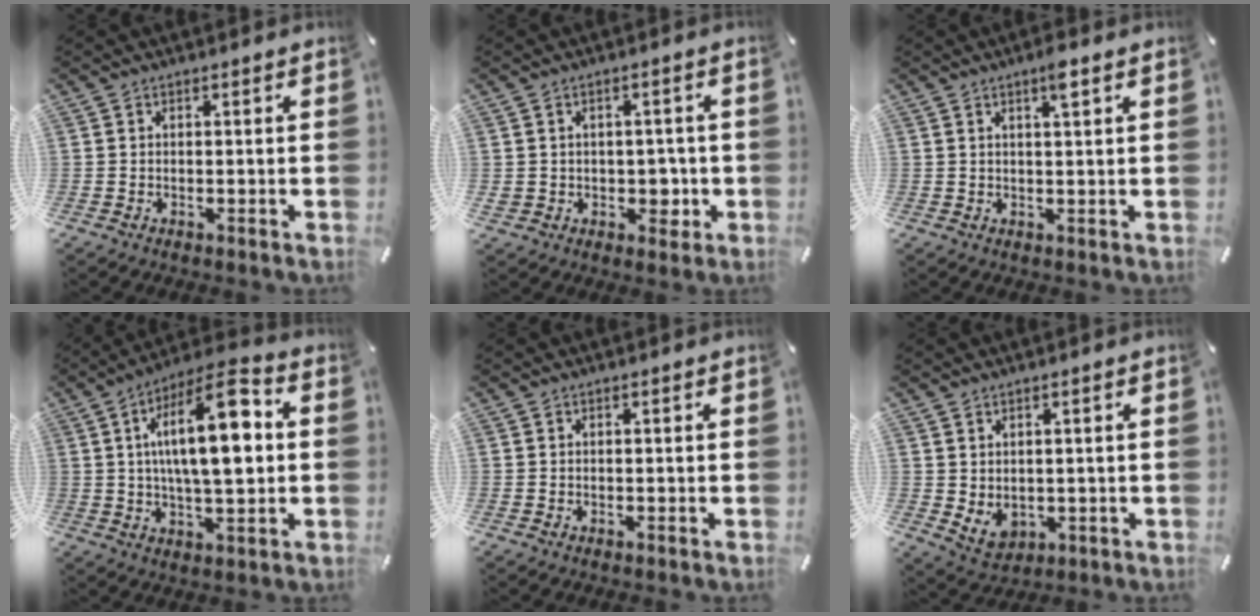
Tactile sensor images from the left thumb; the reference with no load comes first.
{"total": 5.1, "force": [-0.3, 4.5, 2.4], "torque": [-0.034, 0.005, -0.004]}
{"total": 3.2, "force": [1.8, 0.3, 2.6], "torque": [-0.048, -0.002, 0.027]}
{"total": 18.0, "force": [2.6, 6.8, 16.4], "torque": [-0.277, -0.006, 0.034]}
{"total": 0.0}
{"total": 4.1, "force": [1.2, 3.6, 1.6], "torque": [-0.031, -0.013, 0.020]}